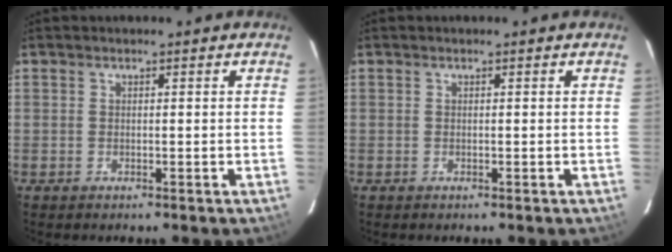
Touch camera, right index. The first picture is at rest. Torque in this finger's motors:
{"motor_torque": [0.00, 0.00, 0.00, 0.01]}